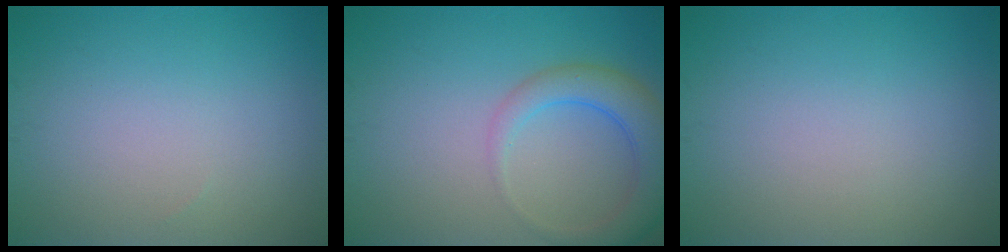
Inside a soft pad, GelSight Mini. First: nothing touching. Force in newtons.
{"total": 4.3, "press": 4.3, "slide": 0.5}
{"total": 0.0}